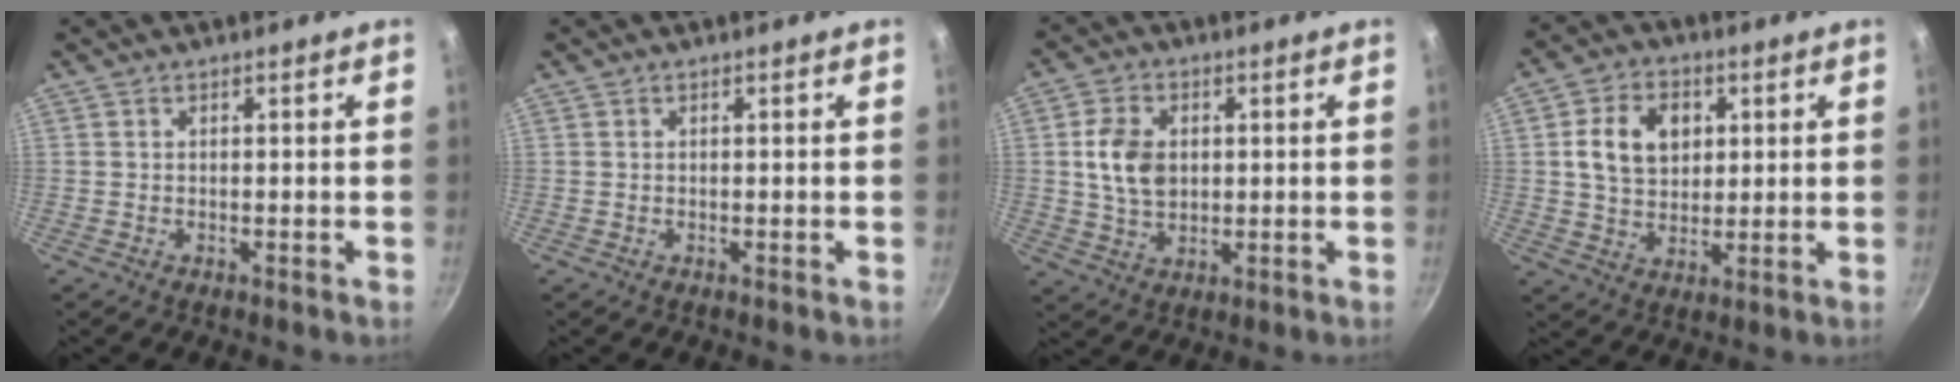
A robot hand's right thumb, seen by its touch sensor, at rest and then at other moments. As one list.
[{"total": 0.0}, {"total": 8.5, "force": [1.0, 6.1, 5.8], "torque": [-0.095, 0.002, 0.020]}, {"total": 10.4, "force": [2.4, 7.7, 6.5], "torque": [-0.091, 0.002, 0.038]}]